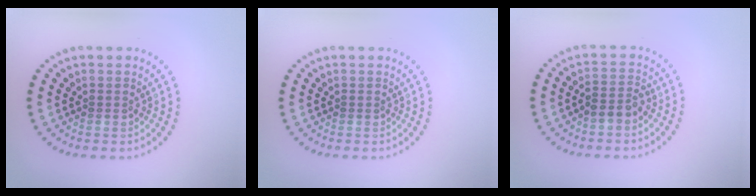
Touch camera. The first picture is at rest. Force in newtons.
{"total": 0.0}
{"total": 2.1, "press": 1.9, "slide": 0.7}